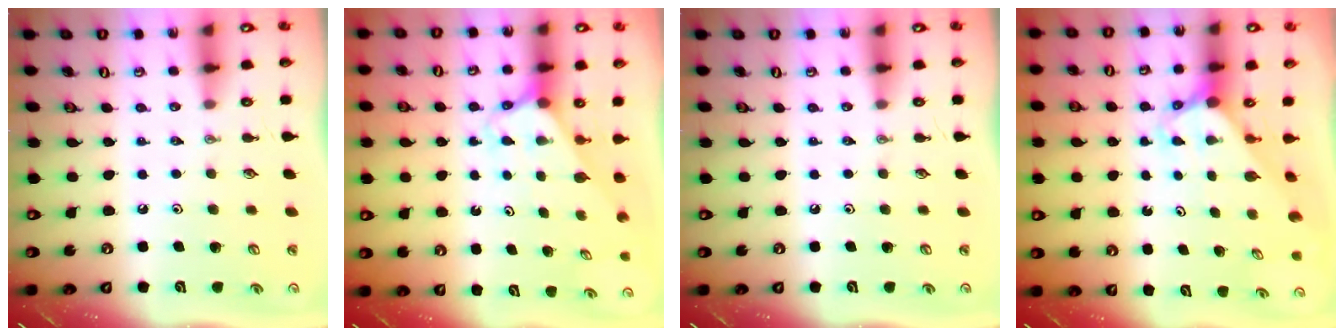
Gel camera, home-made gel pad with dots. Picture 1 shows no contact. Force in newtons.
{"total": 2.5, "press": 2.5, "slide": 0.2}
{"total": 0.0}
{"total": 3.0, "press": 3.0, "slide": 0.2}